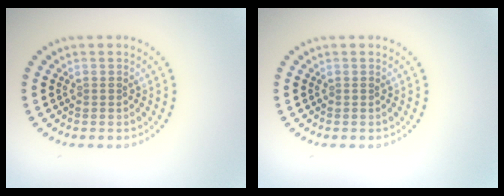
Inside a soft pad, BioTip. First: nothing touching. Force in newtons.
{"total": 0.0}